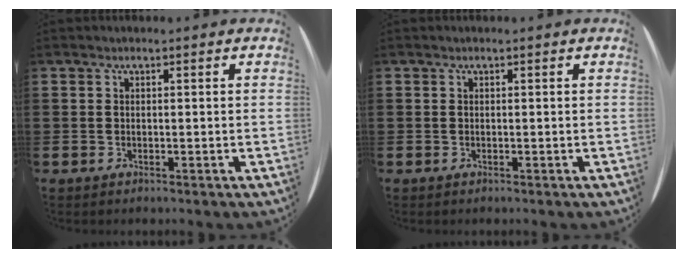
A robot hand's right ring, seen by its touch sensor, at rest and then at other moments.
{"total": 0.0}